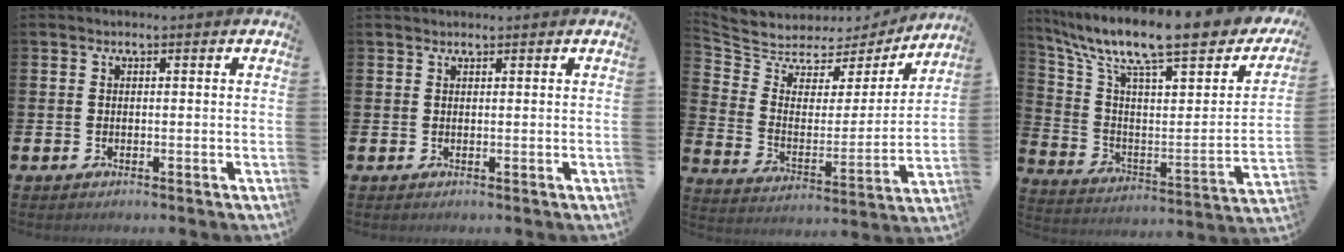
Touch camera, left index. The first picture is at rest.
{"total": 0.7, "force": [0.7, 0.1, -0.2], "torque": [0.018, -0.006, 0.009]}
{"total": 6.4, "force": [5.8, 2.7, 0.3], "torque": [-0.047, -0.049, 0.095]}
{"total": 12.1, "force": [9.3, 3.0, 7.2], "torque": [-0.145, -0.075, 0.146]}